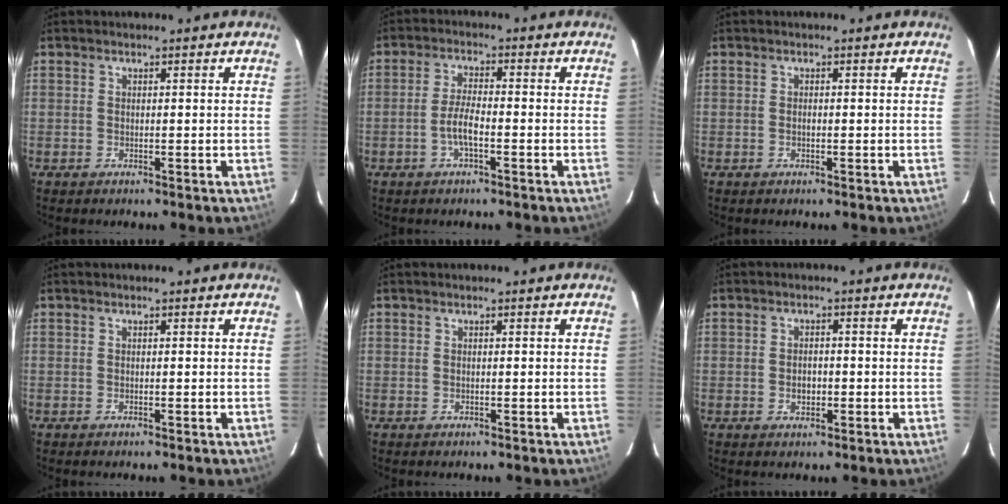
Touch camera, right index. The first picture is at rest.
{"total": 4.2, "force": [-1.8, 0.9, 3.7], "torque": [-0.081, 0.004, -0.035]}
{"total": 0.5, "force": [-0.2, 0.3, 0.4], "torque": [-0.007, 0.002, -0.003]}
{"total": 0.0}
{"total": 0.0}
{"total": 2.5, "force": [-0.6, 1.8, 1.6], "torque": [-0.028, 0.004, -0.010]}